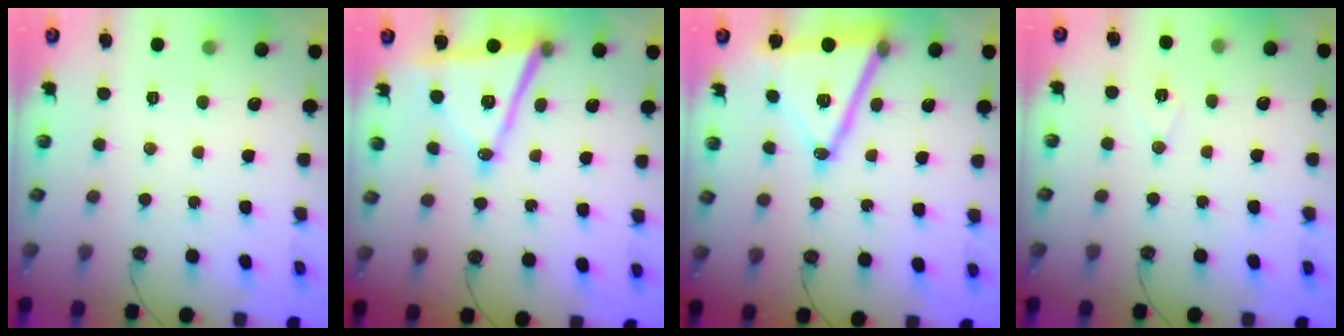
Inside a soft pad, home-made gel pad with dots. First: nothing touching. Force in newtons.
{"total": 13.2, "press": 12.6, "slide": 4.0}
{"total": 17.8, "press": 17.4, "slide": 3.8}
{"total": 5.9, "press": 3.9, "slide": 4.4}